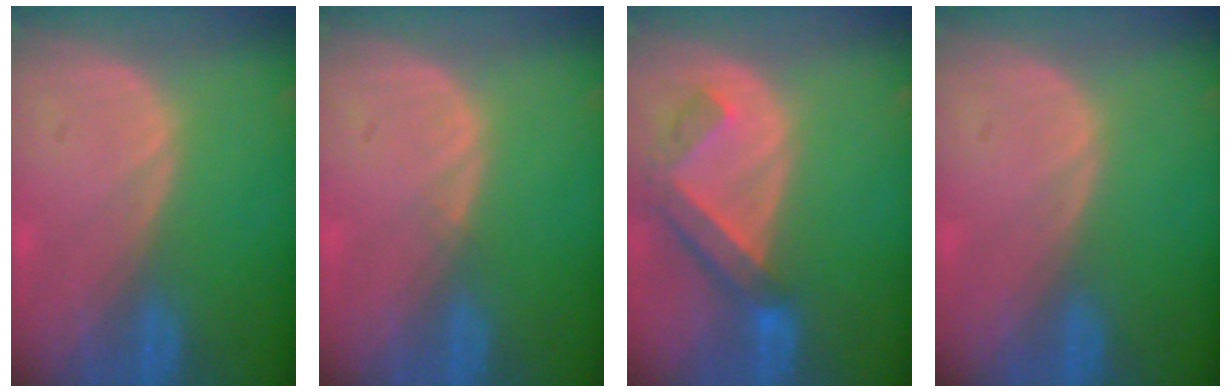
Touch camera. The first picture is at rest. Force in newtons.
{"total": 0.5, "press": 0.5, "slide": 0.1}
{"total": 6.5, "press": 5.8, "slide": 3.0}
{"total": 0.0}